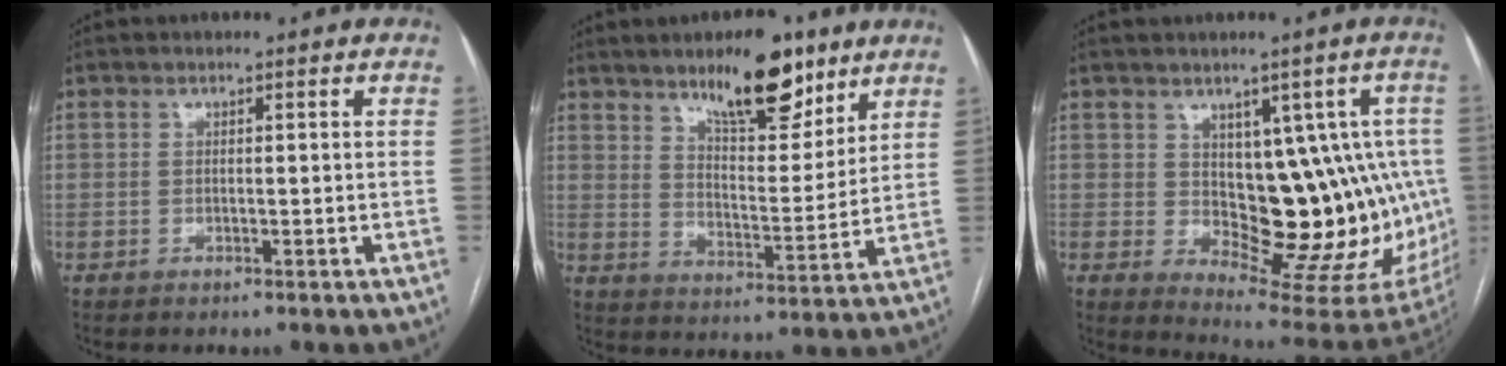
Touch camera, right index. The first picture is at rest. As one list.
[{"total": 12.9, "force": [9.1, 3.9, 8.3], "torque": [-0.122, -0.008, 0.146]}, {"total": 15.3, "force": [1.1, 8.3, 12.8], "torque": [-0.133, 0.012, 0.034]}]